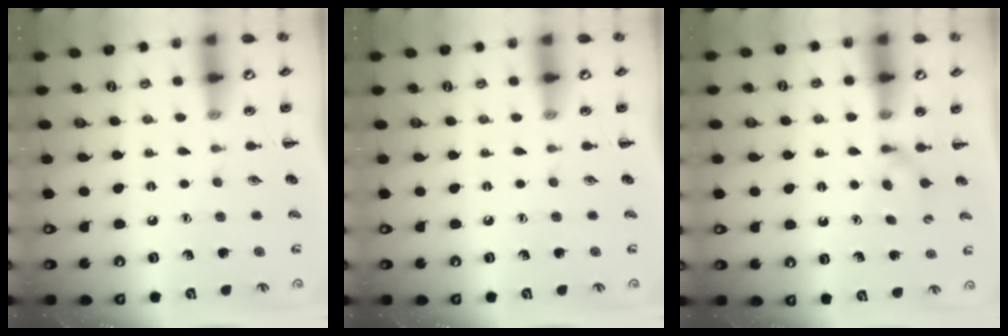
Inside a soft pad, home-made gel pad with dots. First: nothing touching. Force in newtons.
{"total": 0.0}
{"total": 4.2, "press": 4.1, "slide": 0.8}